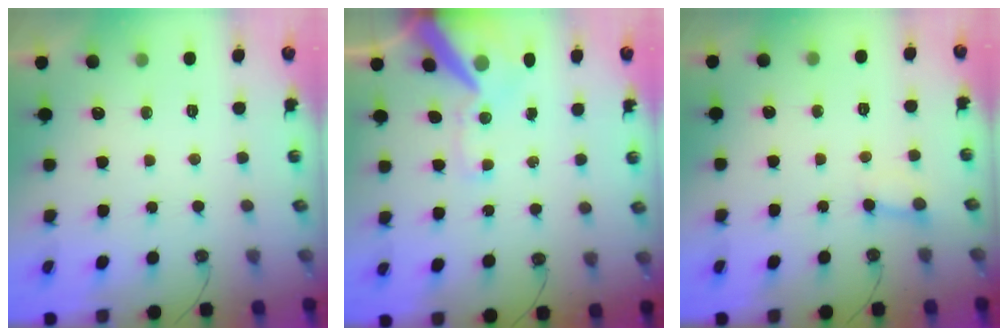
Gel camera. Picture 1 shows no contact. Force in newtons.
{"total": 13.9, "press": 13.7, "slide": 2.2}
{"total": 2.7, "press": 2.7, "slide": 0.3}